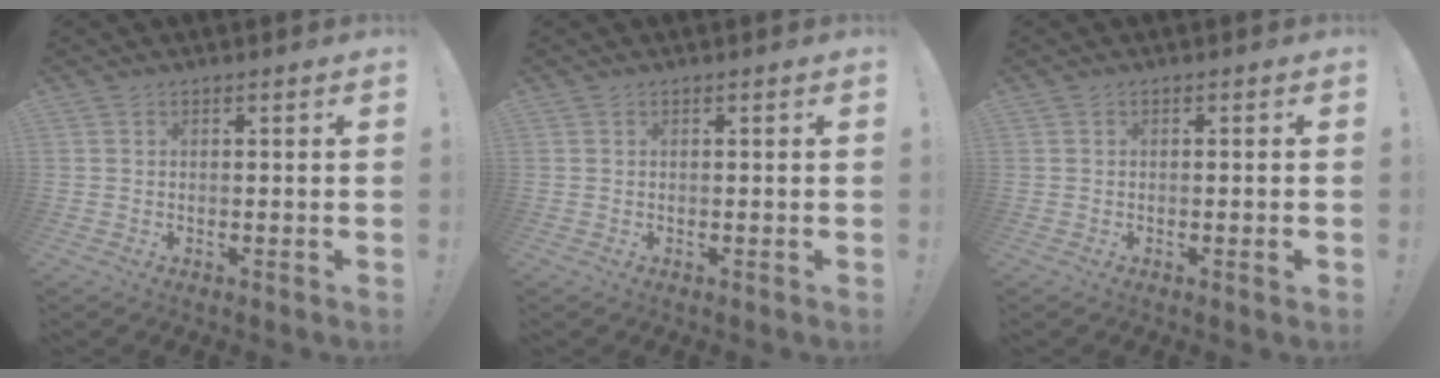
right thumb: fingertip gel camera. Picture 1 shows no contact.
{"total": 0.0}
{"total": 1.3, "force": [-0.5, -0.2, 1.2], "torque": [-0.024, 0.002, -0.008]}